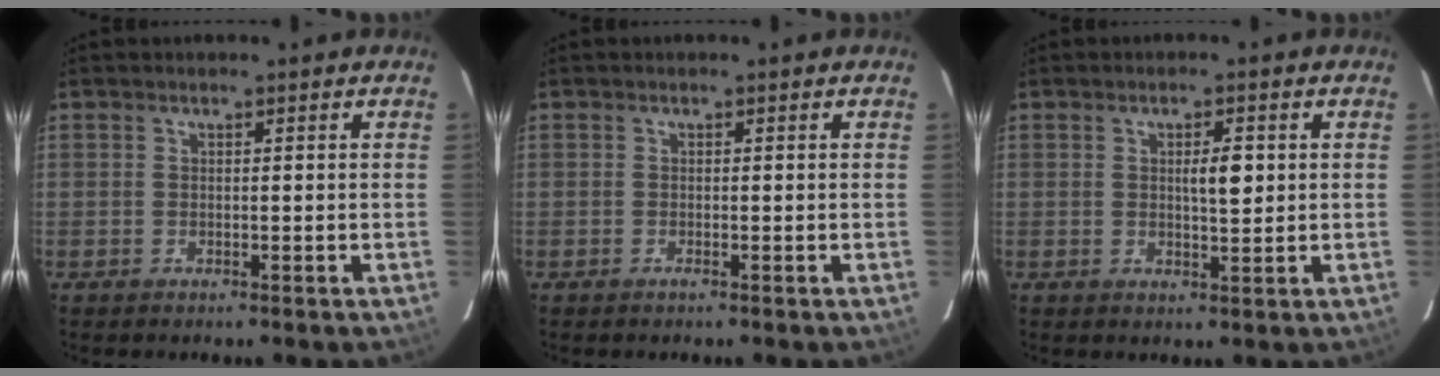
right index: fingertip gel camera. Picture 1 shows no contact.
{"total": 0.5, "force": [-0.3, -0.2, 0.3], "torque": [-0.010, -0.002, -0.006]}
{"total": 3.4, "force": [0.6, 0.8, 3.3], "torque": [-0.051, 0.000, 0.009]}